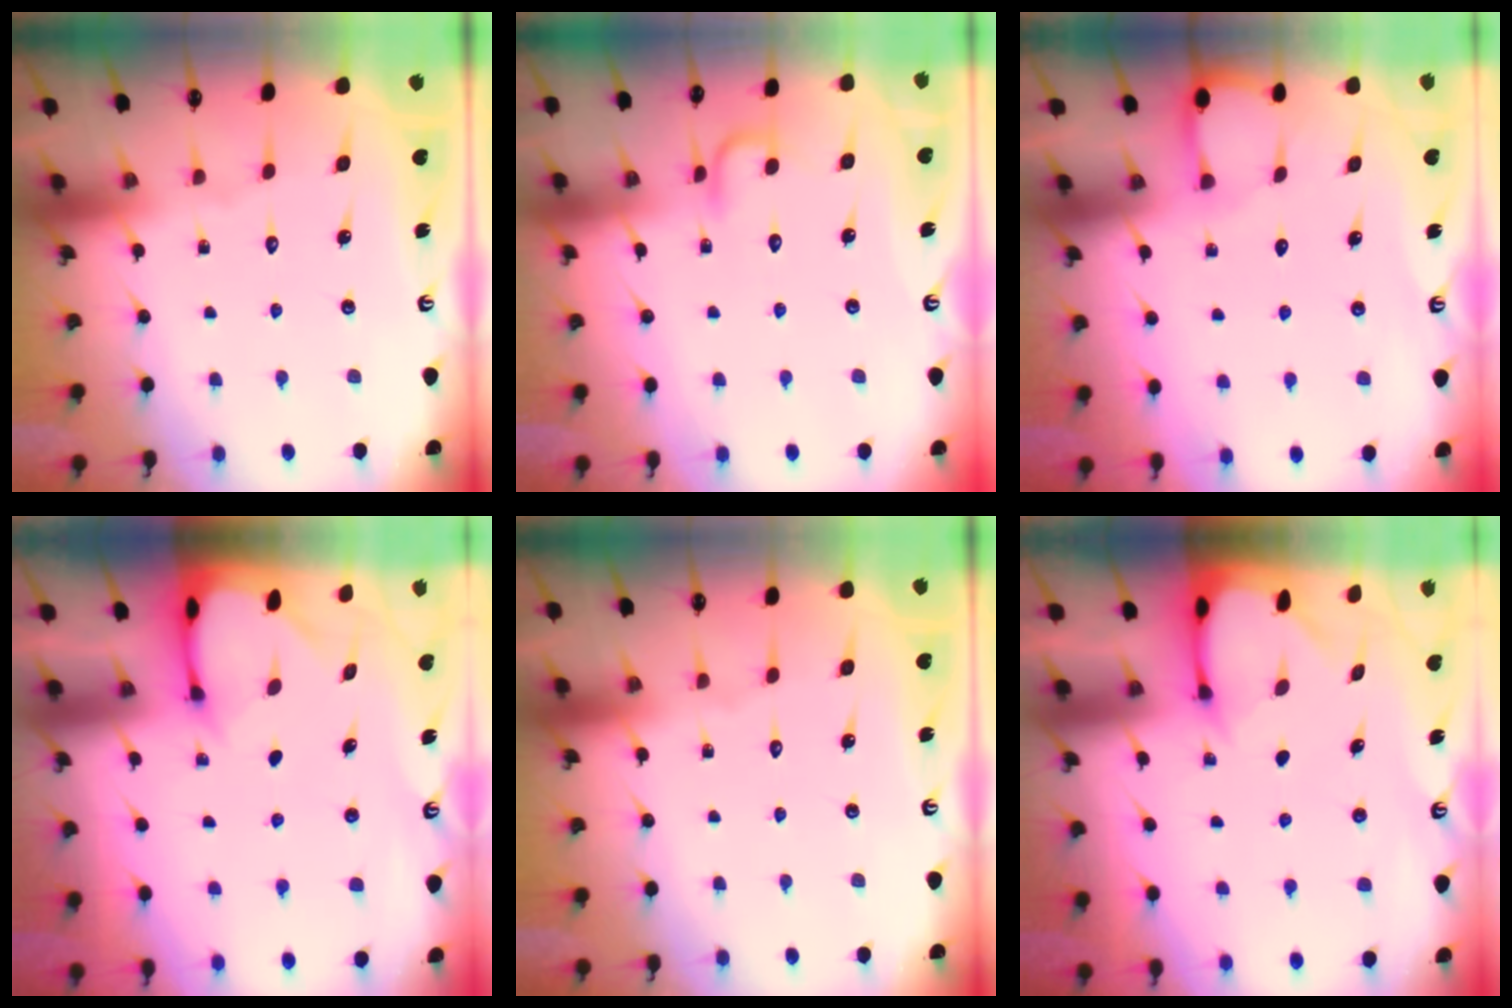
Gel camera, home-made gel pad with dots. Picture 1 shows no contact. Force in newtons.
{"total": 5.0, "press": 5.0, "slide": 0.5}
{"total": 2.5, "press": 2.4, "slide": 0.4}
{"total": 2.4, "press": 2.4, "slide": 0.1}
{"total": 0.0}
{"total": 2.4, "press": 2.4, "slide": 0.3}